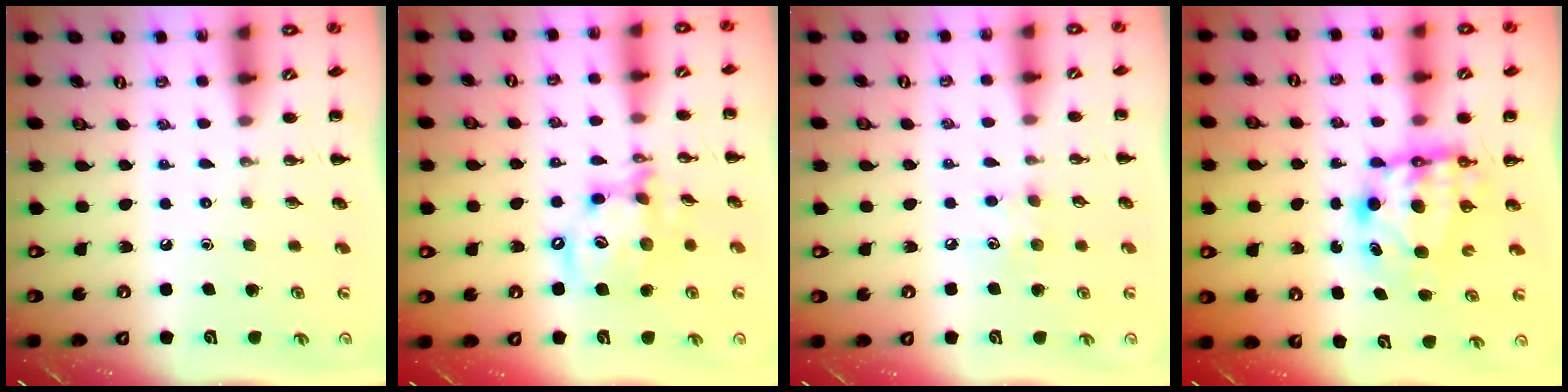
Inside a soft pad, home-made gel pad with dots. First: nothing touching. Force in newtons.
{"total": 13.4, "press": 13.1, "slide": 3.2}
{"total": 5.5, "press": 5.3, "slide": 1.3}
{"total": 7.5, "press": 7.4, "slide": 1.4}